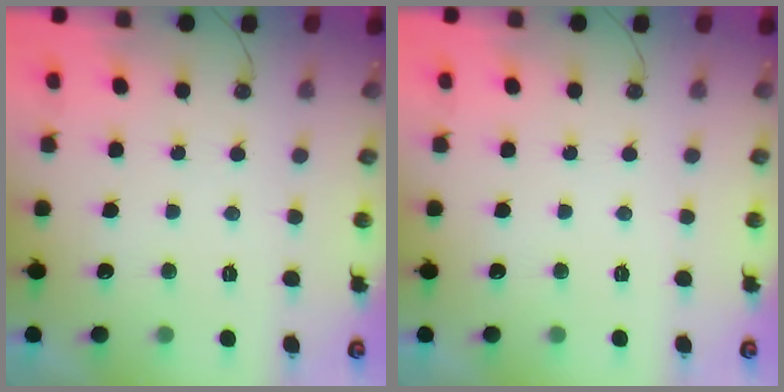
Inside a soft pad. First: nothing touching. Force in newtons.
{"total": 0.0}